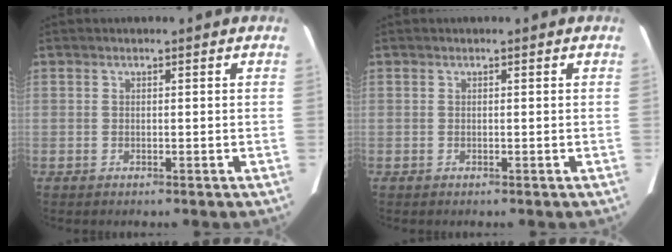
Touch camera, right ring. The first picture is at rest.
{"total": 0.0}